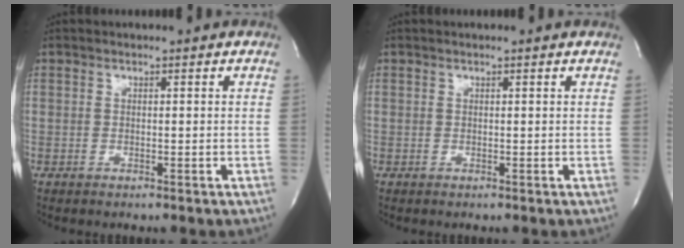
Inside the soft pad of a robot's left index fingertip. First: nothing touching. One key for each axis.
{"total": 1.0, "fx": 1.0, "fy": -0.1, "fz": 0.3, "tx": -0.011, "ty": 0.007, "tz": 0.012}